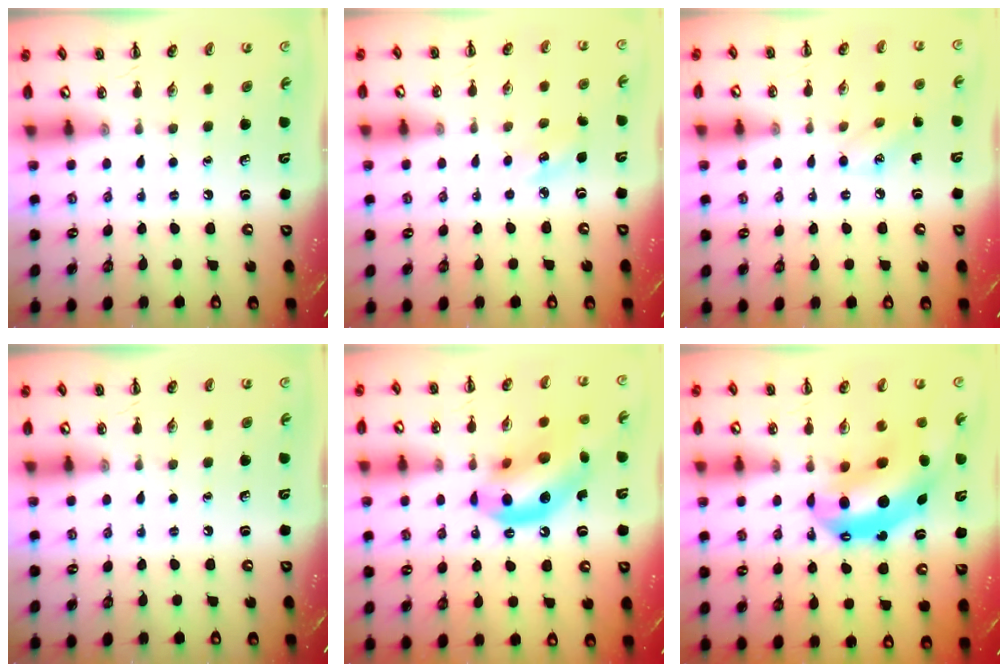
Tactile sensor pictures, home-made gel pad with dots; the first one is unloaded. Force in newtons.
{"total": 4.5, "press": 4.4, "slide": 1.0}
{"total": 7.0, "press": 6.7, "slide": 1.9}
{"total": 0.0}
{"total": 16.1, "press": 15.7, "slide": 3.6}
{"total": 12.3, "press": 11.9, "slide": 2.9}